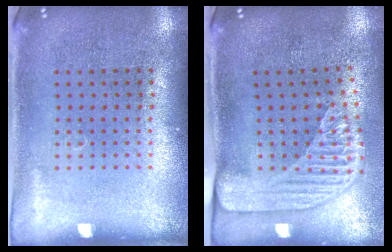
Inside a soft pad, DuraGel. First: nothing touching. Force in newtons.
{"total": 2.3, "press": 1.8, "slide": 1.5}